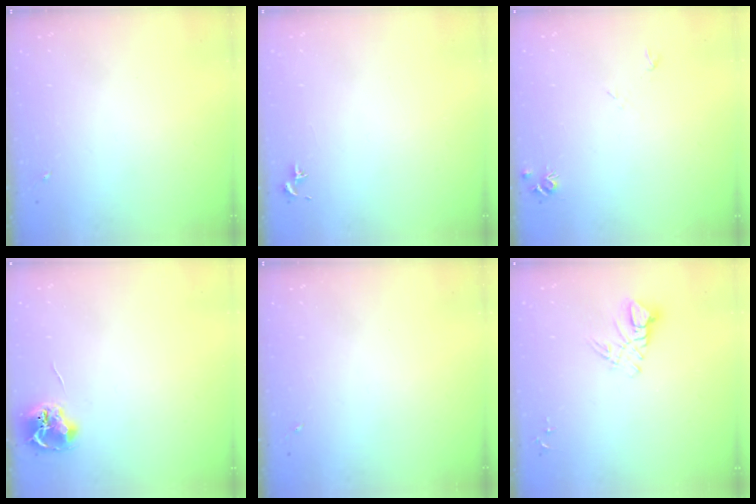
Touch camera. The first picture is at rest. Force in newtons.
{"total": 0.8, "press": 0.7, "slide": 0.3}
{"total": 5.5, "press": 5.5, "slide": 0.7}
{"total": 7.6, "press": 7.5, "slide": 0.6}
{"total": 0.0}
{"total": 7.5, "press": 7.5, "slide": 0.7}